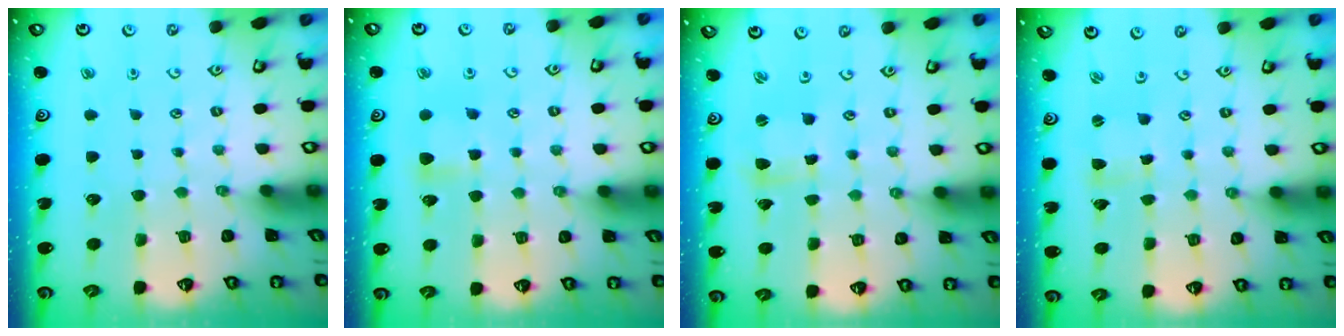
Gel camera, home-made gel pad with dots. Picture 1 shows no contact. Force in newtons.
{"total": 5.3, "press": 5.3, "slide": 0.9}
{"total": 2.4, "press": 2.4, "slide": 0.2}
{"total": 1.2, "press": 1.2, "slide": 0.1}